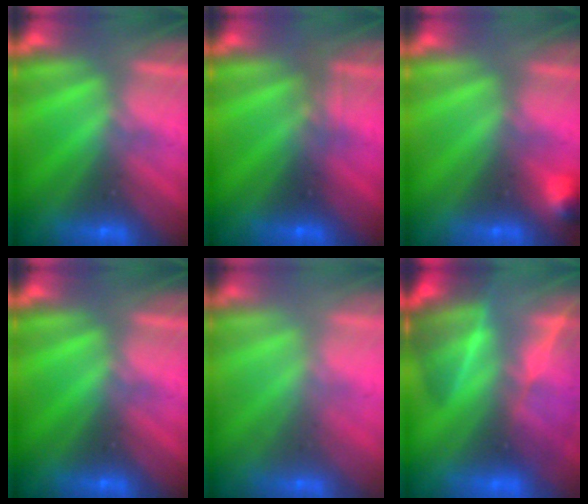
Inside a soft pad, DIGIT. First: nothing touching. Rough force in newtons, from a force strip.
{"total": 2.3}
{"total": 2.9}
{"total": 0.0}
{"total": 2.5}
{"total": 8.6}